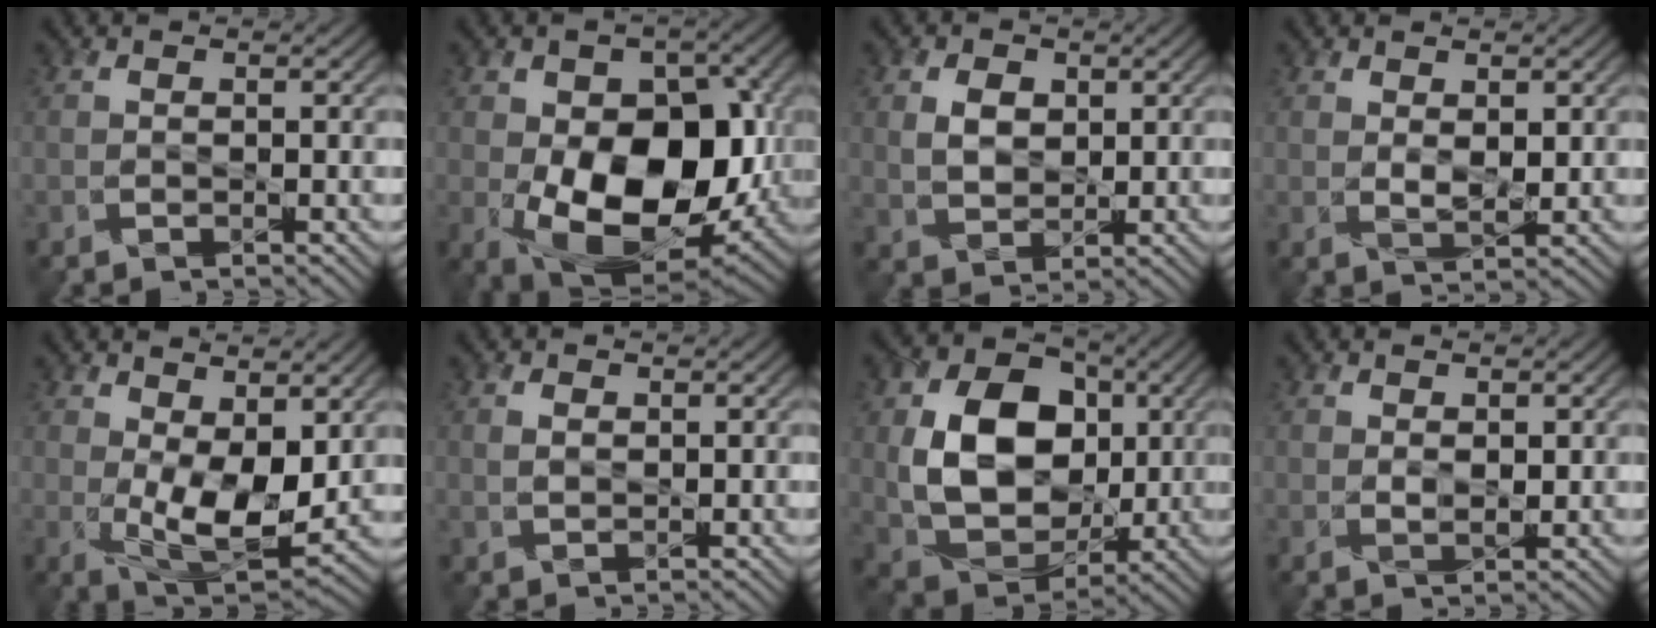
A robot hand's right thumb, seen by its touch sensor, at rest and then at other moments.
{"total": 15.8, "force": [-2.4, 9.9, 12.1], "torque": [-0.185, -0.027, -0.039]}
{"total": 4.1, "force": [1.3, 3.1, 2.5], "torque": [-0.057, -0.001, 0.022]}
{"total": 2.5, "force": [1.2, 1.1, 2.0], "torque": [-0.044, -0.008, 0.026]}
{"total": 9.4, "force": [1.1, 4.6, 8.1], "torque": [-0.157, -0.013, 0.026]}
{"total": 1.5, "force": [0.6, 0.9, 1.0], "torque": [-0.024, -0.003, 0.015]}
{"total": 12.9, "force": [1.3, 9.7, 8.4], "torque": [-0.166, -0.007, 0.027]}
{"total": 1.7, "force": [0.9, 0.8, 1.2], "torque": [-0.029, -0.006, 0.019]}